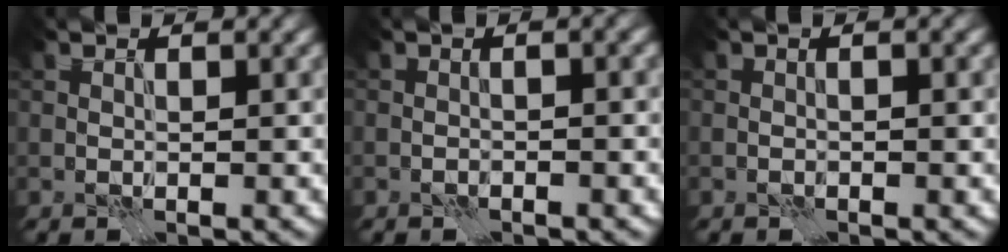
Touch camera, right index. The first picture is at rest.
{"total": 2.4, "force": [0.2, 1.0, 2.2], "torque": [-0.009, 0.005, -0.013]}
{"total": 1.0, "force": [-0.1, 0.2, 1.0], "torque": [-0.008, 0.002, -0.001]}